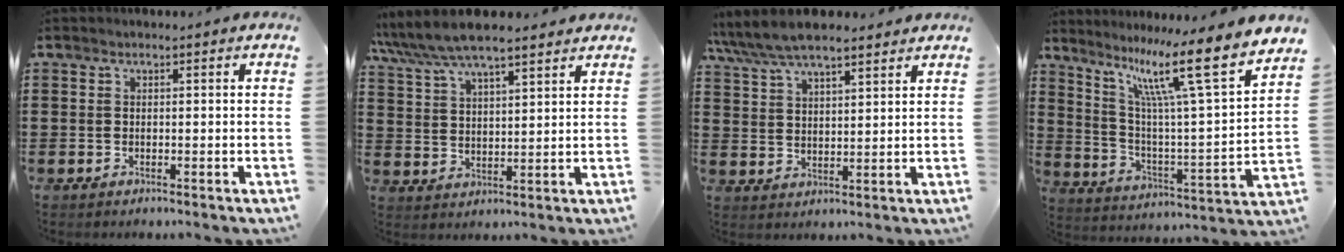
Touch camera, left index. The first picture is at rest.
{"total": 6.8, "force": [6.1, 1.3, 2.7], "torque": [-0.073, -0.018, 0.109]}
{"total": 6.8, "force": [6.1, 1.8, 2.6], "torque": [-0.071, -0.015, 0.110]}
{"total": 13.9, "force": [9.3, 0.9, 10.2], "torque": [-0.202, -0.061, 0.140]}